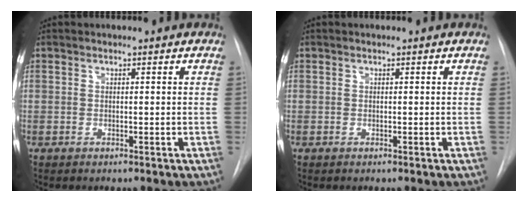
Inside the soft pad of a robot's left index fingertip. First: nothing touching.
{"total": 0.0}